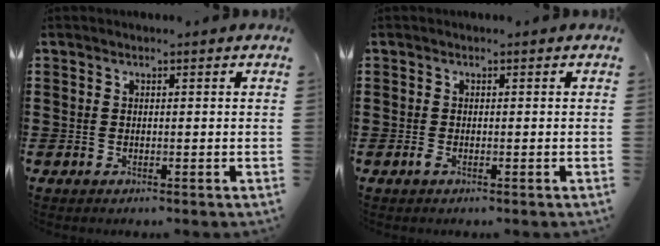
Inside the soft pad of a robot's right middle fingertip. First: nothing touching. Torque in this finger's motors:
{"motor_torque": [0.08, -0.19, 0.00, 0.03]}